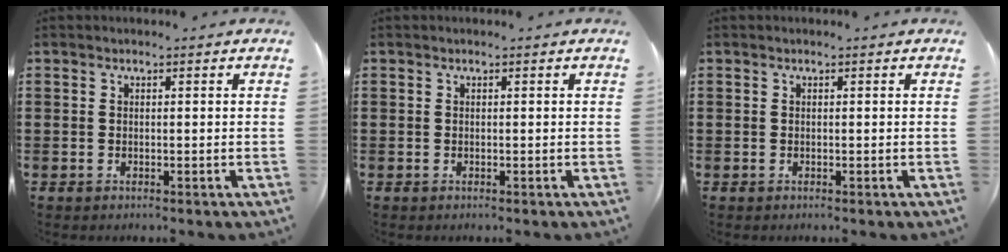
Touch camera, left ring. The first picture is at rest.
{"total": 0.0}
{"total": 0.0}